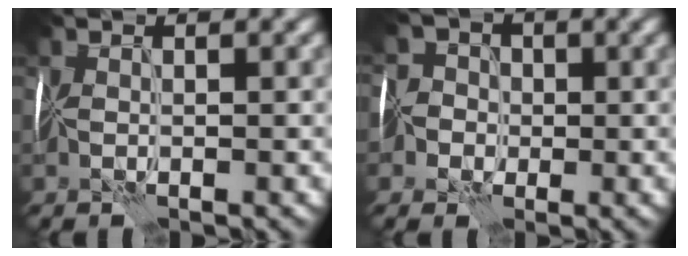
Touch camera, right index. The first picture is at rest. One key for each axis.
{"total": 5.3, "fx": -1.3, "fy": 4.8, "fz": 1.7, "tx": -0.017, "ty": 0.022, "tz": -0.059}